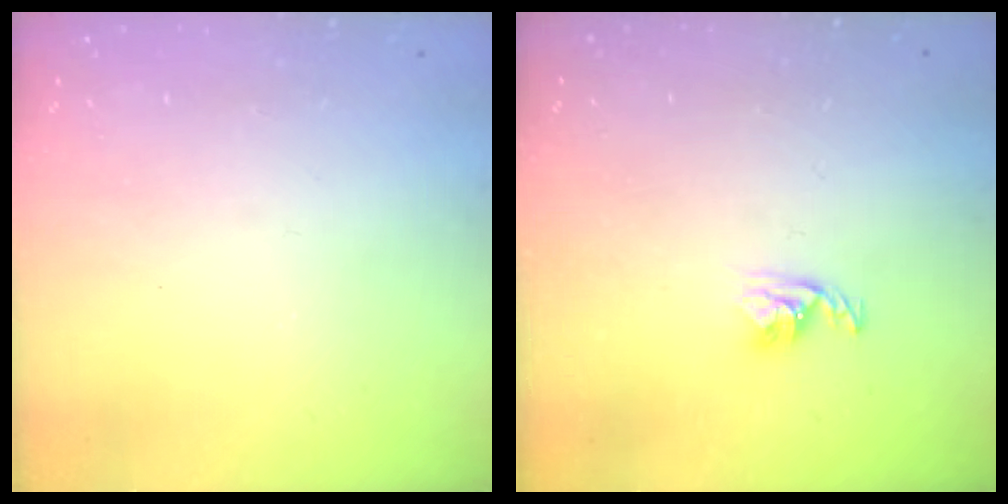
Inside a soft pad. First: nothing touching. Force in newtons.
{"total": 3.5, "press": 3.4, "slide": 0.5}